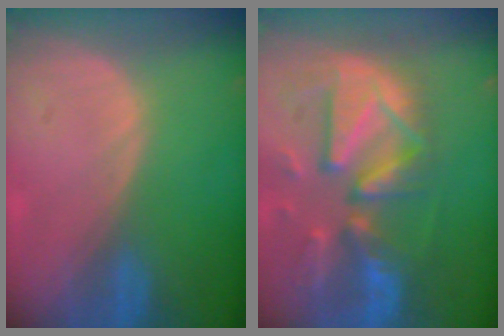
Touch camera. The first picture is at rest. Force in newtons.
{"total": 12.8, "press": 11.1, "slide": 6.3}